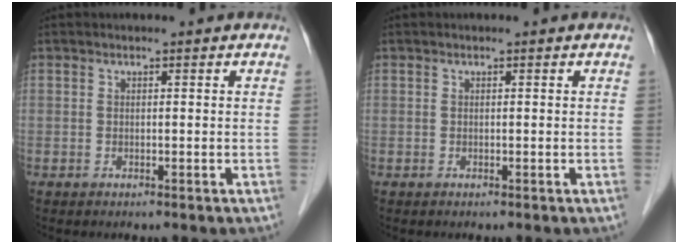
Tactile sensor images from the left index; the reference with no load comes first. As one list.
[{"total": 0.0}]